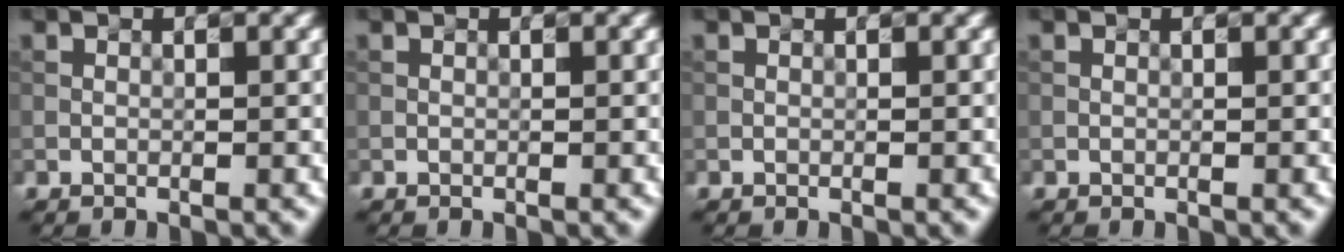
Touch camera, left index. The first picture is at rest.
{"total": 0.0}
{"total": 0.0}
{"total": 0.0}